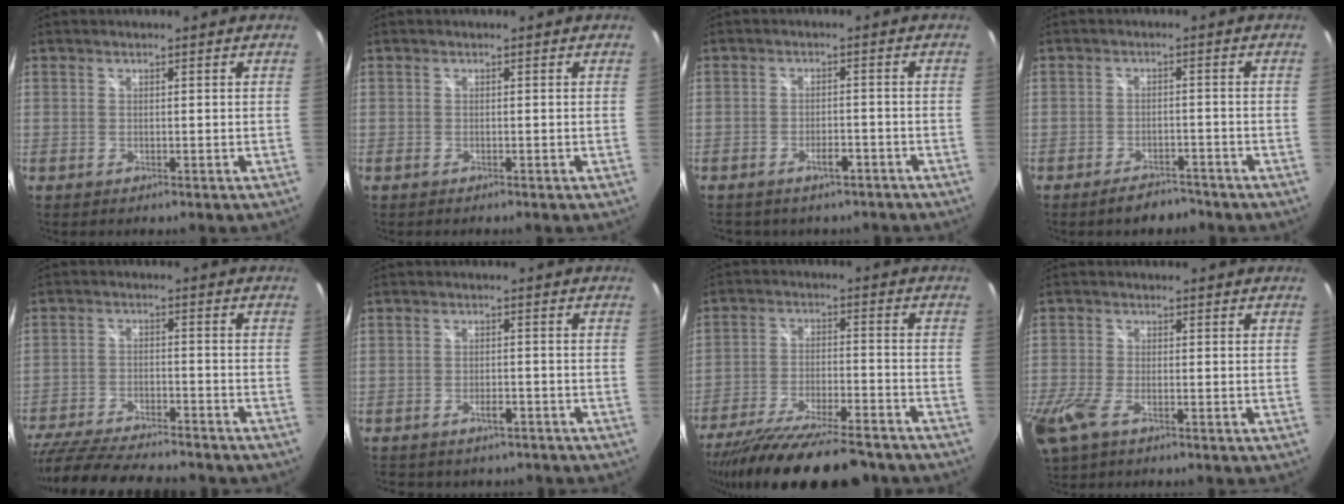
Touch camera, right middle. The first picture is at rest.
{"total": 0.5, "force": [-0.4, 0.1, 0.3], "torque": [-0.006, -0.002, -0.008]}
{"total": 4.2, "force": [-3.1, 2.1, 1.7], "torque": [-0.034, 0.006, -0.036]}
{"total": 4.5, "force": [-3.8, 1.8, 1.6], "torque": [-0.036, 0.007, -0.054]}
{"total": 21.5, "force": [-18.0, 4.9, 10.7], "torque": [-0.218, -0.049, -0.282]}
{"total": 5.4, "force": [-4.5, 2.3, 2.0], "torque": [-0.045, 0.000, -0.058]}
{"total": 21.8, "force": [-18.5, 3.8, 10.9], "torque": [-0.202, -0.051, -0.282]}
{"total": 10.5, "force": [-5.7, 4.7, 7.4], "torque": [-0.187, -0.034, -0.111]}